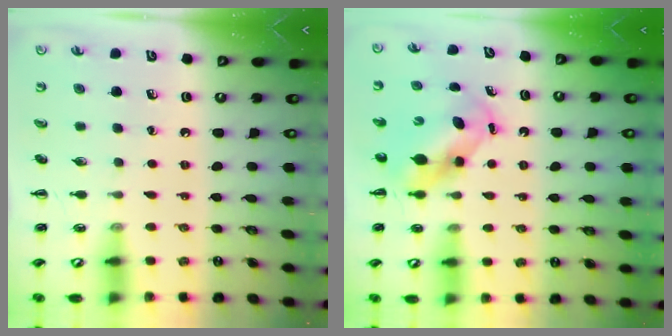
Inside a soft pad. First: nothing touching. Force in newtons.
{"total": 5.5, "press": 5.4, "slide": 1.0}